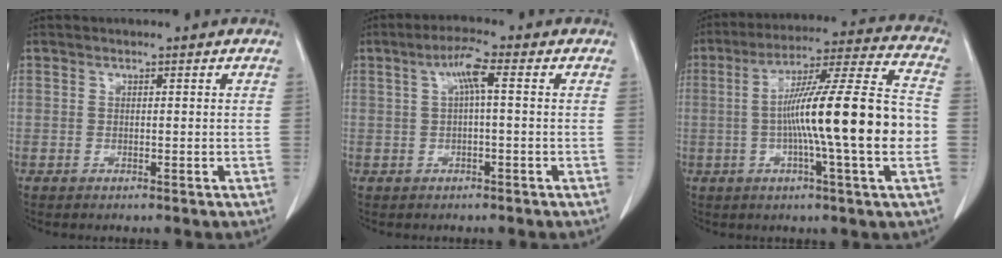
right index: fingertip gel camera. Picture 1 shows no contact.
{"total": 3.9, "force": [0.8, 0.4, 3.8], "torque": [-0.072, 0.014, 0.015]}
{"total": 19.3, "force": [-2.3, -0.5, 19.2], "torque": [-0.308, 0.005, -0.046]}